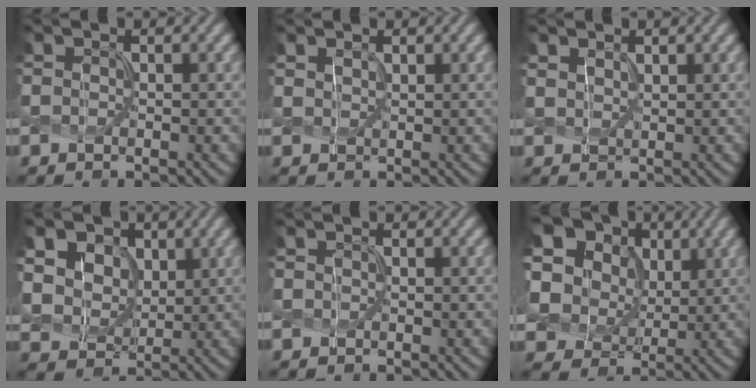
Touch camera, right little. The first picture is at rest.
{"total": 0.9, "force": [0.9, 0.2, 0.1], "torque": [-0.009, 0.000, 0.021]}
{"total": 1.2, "force": [1.1, 0.3, 0.3], "torque": [-0.014, 0.000, 0.027]}
{"total": 11.5, "force": [5.3, 8.6, 5.6], "torque": [-0.143, 0.029, 0.090]}
{"total": 0.0}
{"total": 15.3, "force": [5.8, 12.0, 7.5], "torque": [-0.192, 0.035, 0.111]}